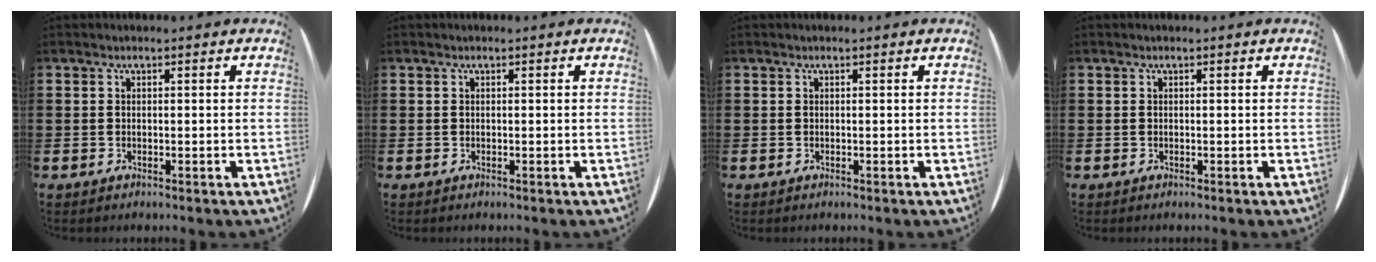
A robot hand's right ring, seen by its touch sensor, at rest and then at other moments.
{"total": 0.0}
{"total": 0.0}
{"total": 0.0}